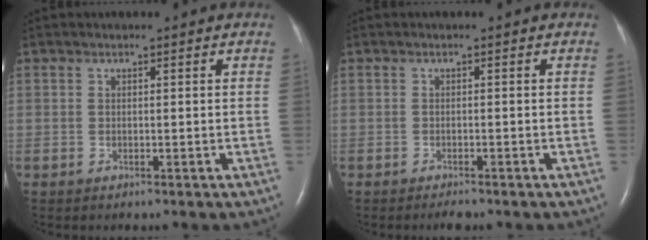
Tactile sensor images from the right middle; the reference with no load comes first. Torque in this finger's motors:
{"motor_torque": [0.11, -0.09, 0.03, 0.00]}